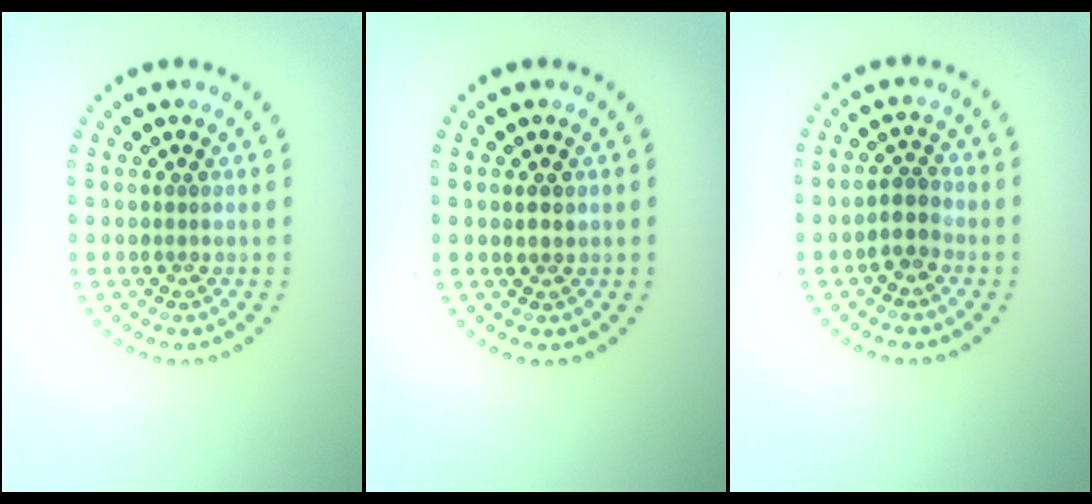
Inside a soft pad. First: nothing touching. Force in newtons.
{"total": 1.0, "press": 1.0, "slide": 0.3}
{"total": 2.1, "press": 1.9, "slide": 1.1}